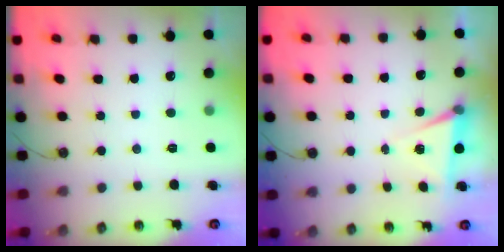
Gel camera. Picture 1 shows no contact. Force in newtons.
{"total": 5.3, "press": 2.9, "slide": 4.4}